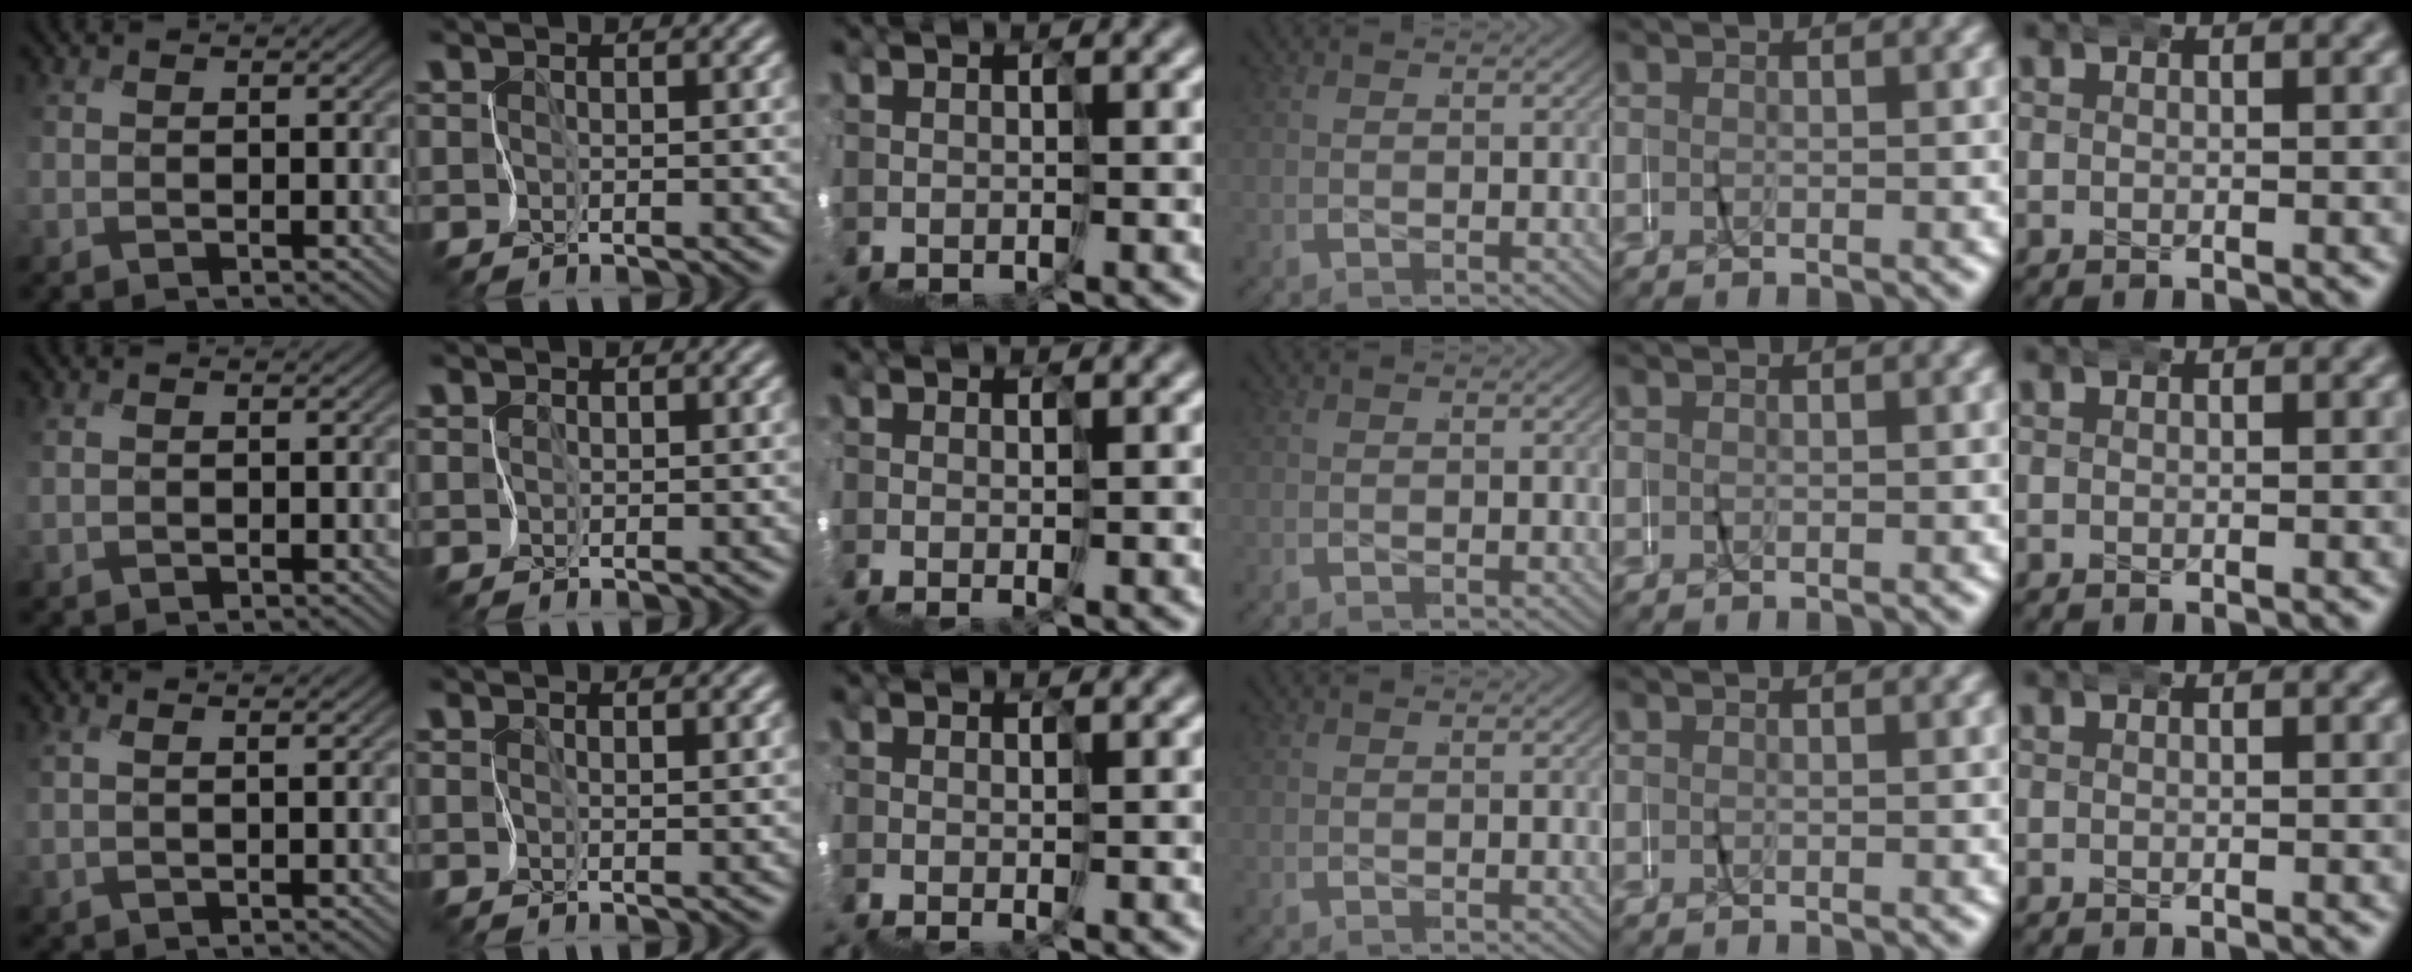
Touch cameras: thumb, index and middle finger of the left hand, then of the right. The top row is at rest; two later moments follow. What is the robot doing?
{"motion": "wrap", "object": "netting"}